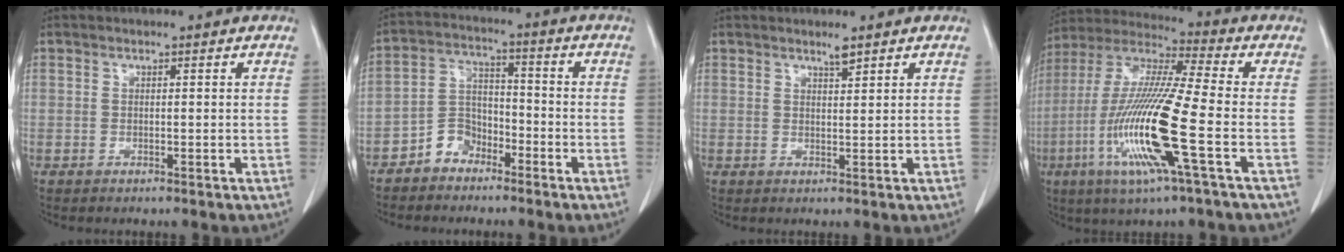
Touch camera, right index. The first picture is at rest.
{"total": 5.6, "force": [-3.9, 3.7, 1.6], "torque": [-0.030, 0.014, -0.074]}
{"total": 1.6, "force": [1.4, 0.0, 0.8], "torque": [-0.017, -0.003, 0.025]}
{"total": 17.6, "force": [-5.2, 0.0, 16.8], "torque": [-0.349, -0.020, -0.109]}